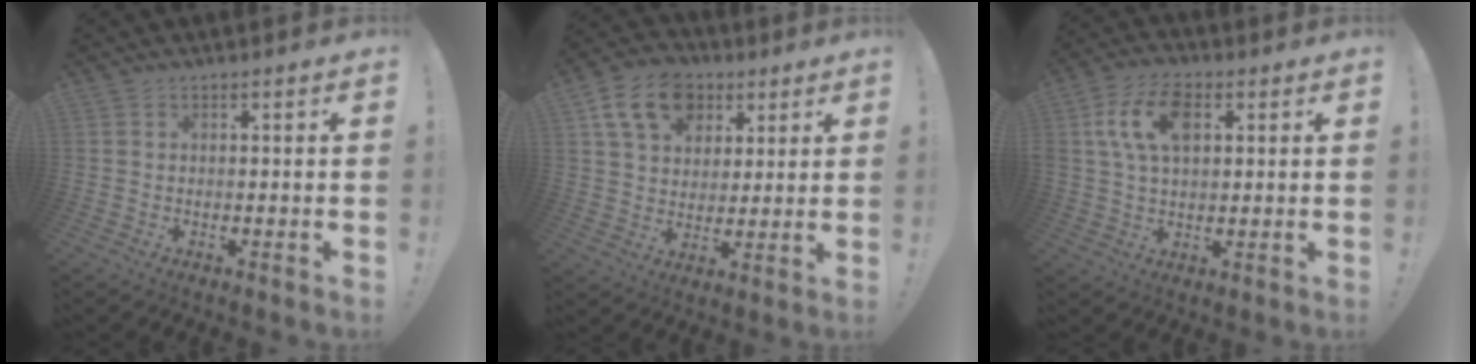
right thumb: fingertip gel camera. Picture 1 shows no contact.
{"total": 15.3, "force": [6.9, 11.4, 7.5], "torque": [-0.117, -0.024, 0.132]}
{"total": 12.3, "force": [3.9, 7.6, 8.9], "torque": [-0.168, 0.009, 0.072]}